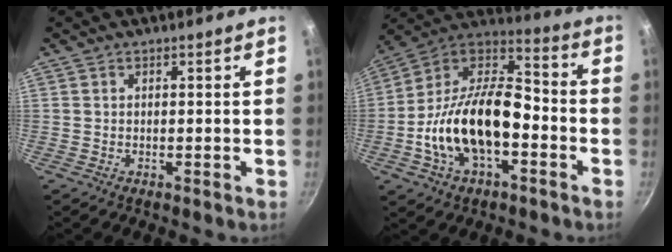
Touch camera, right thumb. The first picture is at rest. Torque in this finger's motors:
{"motor_torque": [2.16, 2.85, 1.58, -1.19, 0.41]}